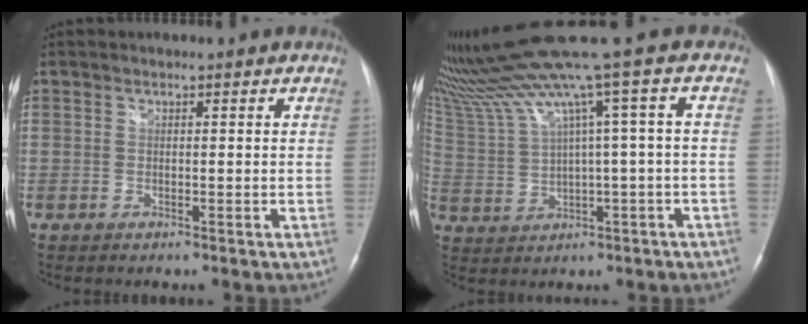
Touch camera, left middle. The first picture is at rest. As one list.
[{"total": 9.9, "force": [6.1, -1.8, 7.6], "torque": [-0.147, 0.025, 0.122]}]